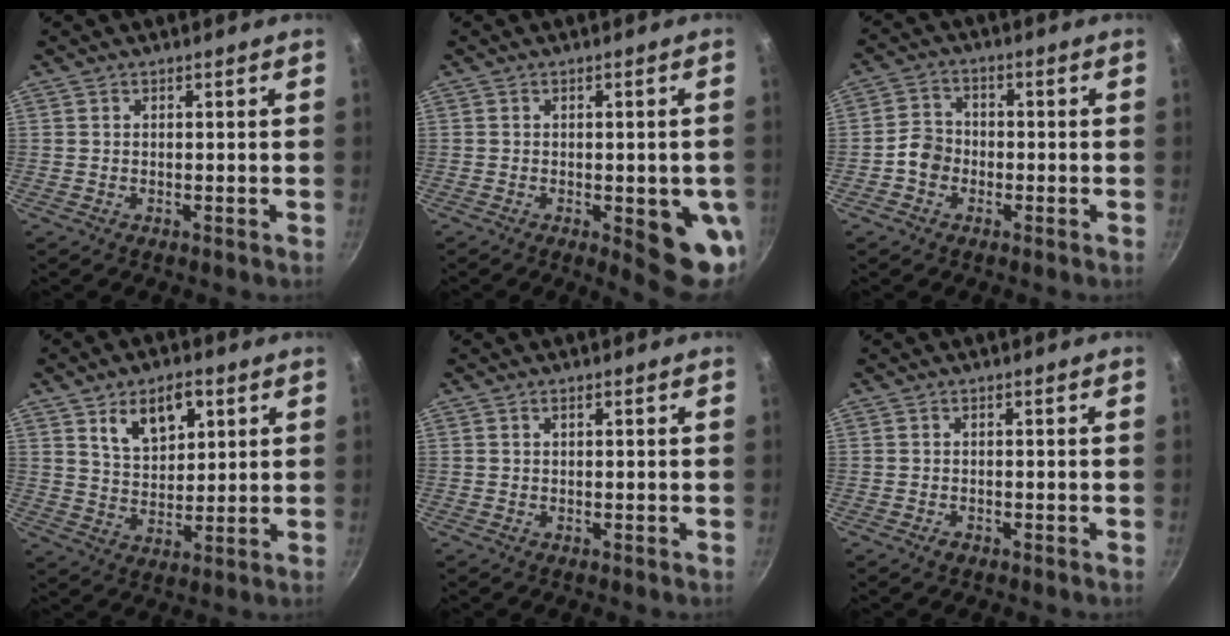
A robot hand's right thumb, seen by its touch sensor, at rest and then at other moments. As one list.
[{"total": 9.8, "force": [-2.3, 3.4, 8.9], "torque": [-0.076, -0.002, -0.023]}, {"total": 4.7, "force": [-1.7, 3.9, 1.9], "torque": [-0.014, 0.023, -0.038]}, {"total": 10.2, "force": [4.6, 6.2, 6.8], "torque": [-0.081, -0.017, 0.082]}, {"total": 0.7, "force": [0.3, 0.3, 0.5], "torque": [-0.006, 0.004, 0.005]}, {"total": 1.1, "force": [-0.7, 0.7, 0.5], "torque": [-0.009, 0.003, -0.012]}]